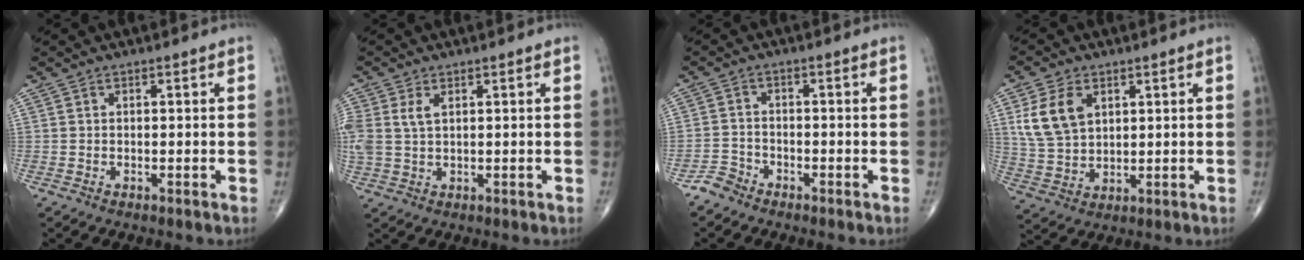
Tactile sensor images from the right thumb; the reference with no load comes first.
{"total": 4.9, "force": [1.6, 2.8, 3.7], "torque": [-0.096, 0.007, 0.039]}
{"total": 2.9, "force": [-2.5, 1.5, 0.1], "torque": [0.001, 0.007, -0.054]}
{"total": 9.7, "force": [3.5, 6.4, 6.4], "torque": [-0.119, -0.008, 0.077]}